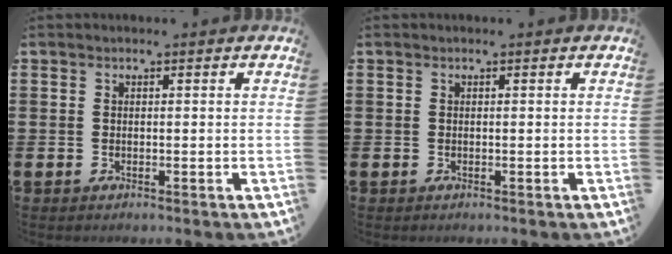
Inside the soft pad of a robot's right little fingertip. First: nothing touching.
{"total": 0.0}